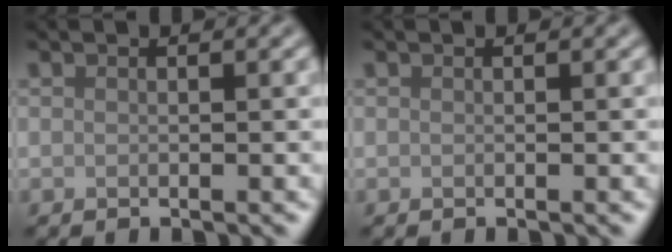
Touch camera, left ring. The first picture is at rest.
{"total": 0.0}